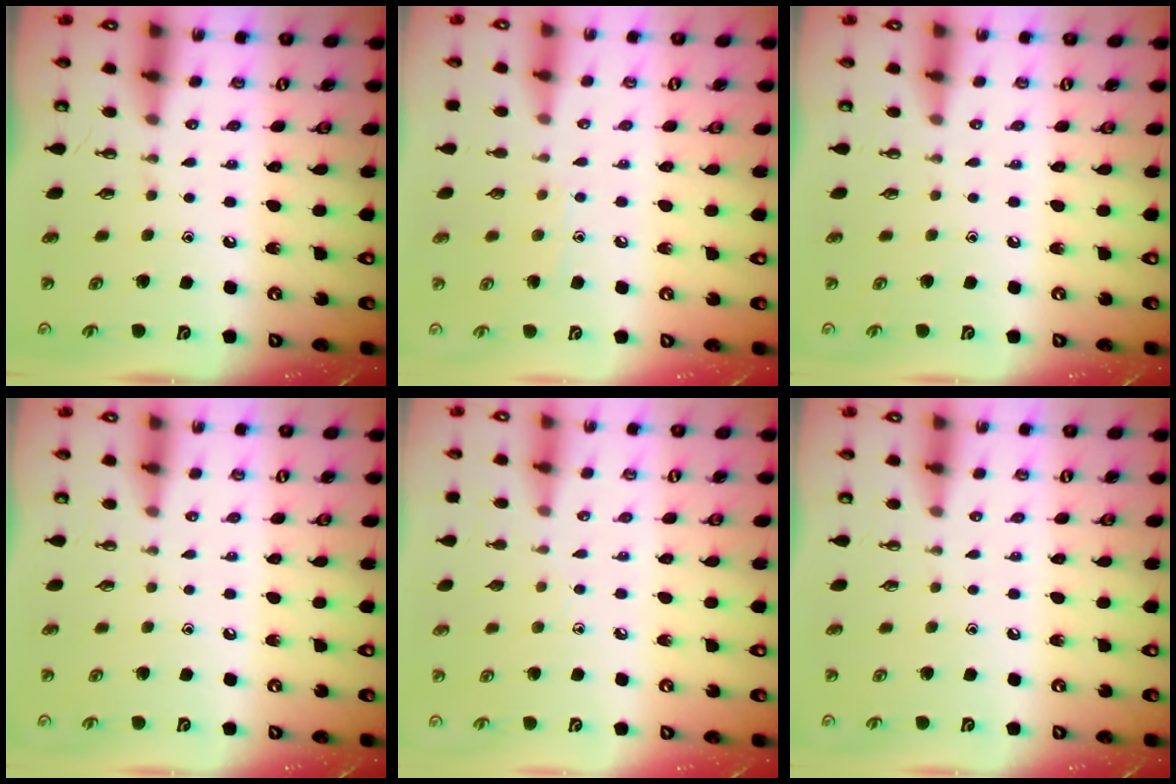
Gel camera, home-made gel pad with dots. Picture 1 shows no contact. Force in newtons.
{"total": 5.9, "press": 5.8, "slide": 0.7}
{"total": 0.0}
{"total": 0.0}
{"total": 4.7, "press": 4.7, "slide": 0.5}
{"total": 0.0}